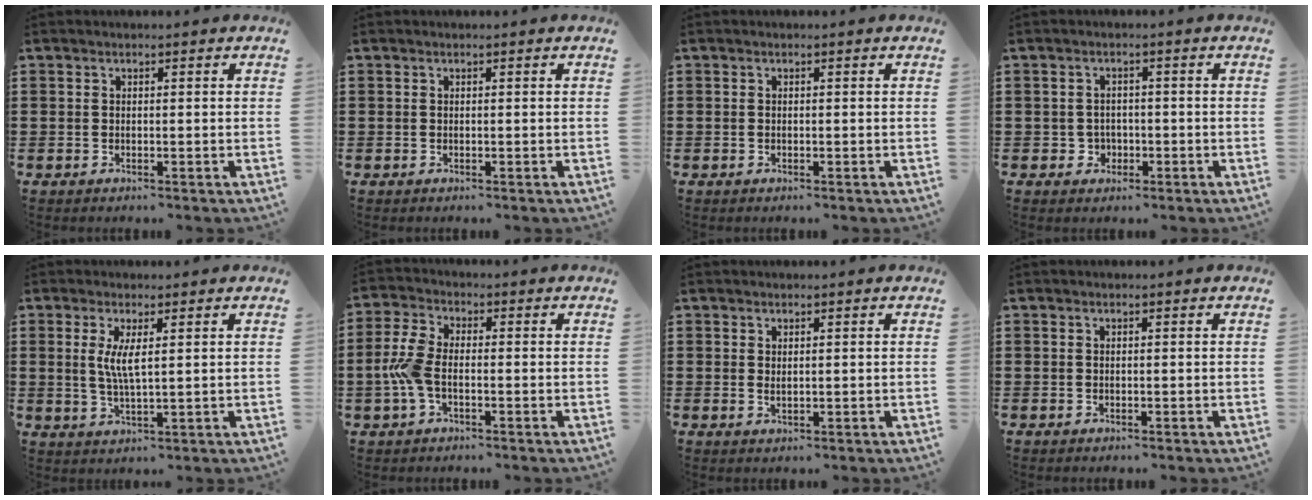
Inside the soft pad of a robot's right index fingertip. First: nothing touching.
{"total": 0.0}
{"total": 0.0}
{"total": 2.2, "force": [-0.7, 2.0, 0.5], "torque": [-0.017, 0.002, -0.019]}
{"total": 4.2, "force": [1.0, 0.7, 4.0], "torque": [-0.082, -0.001, 0.016]}
{"total": 5.9, "force": [-1.2, 2.9, 5.0], "torque": [-0.129, -0.005, -0.031]}
{"total": 0.8, "force": [0.5, 0.3, 0.6], "torque": [-0.011, 0.004, 0.009]}
{"total": 0.0}